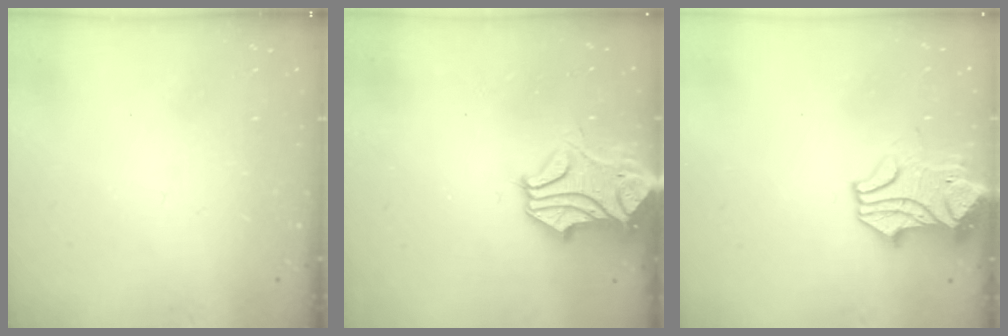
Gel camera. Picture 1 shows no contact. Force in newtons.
{"total": 3.2, "press": 2.8, "slide": 1.6}
{"total": 8.1, "press": 8.1, "slide": 1.0}